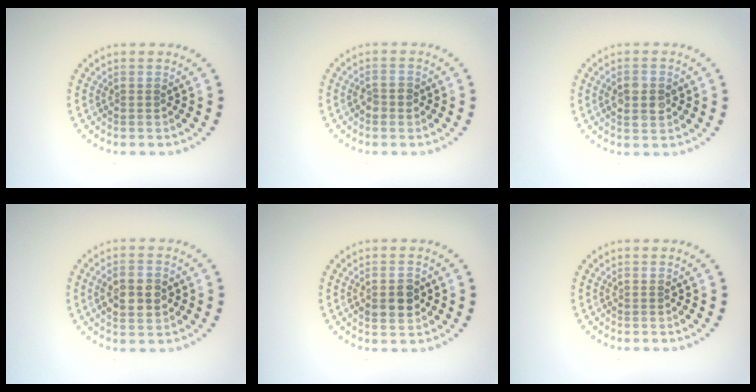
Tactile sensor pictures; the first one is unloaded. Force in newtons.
{"total": 1.4, "press": 1.4, "slide": 0.3}
{"total": 2.8, "press": 2.8, "slide": 0.2}
{"total": 3.8, "press": 3.8, "slide": 0.1}
{"total": 2.7, "press": 2.7, "slide": 0.2}
{"total": 0.0}